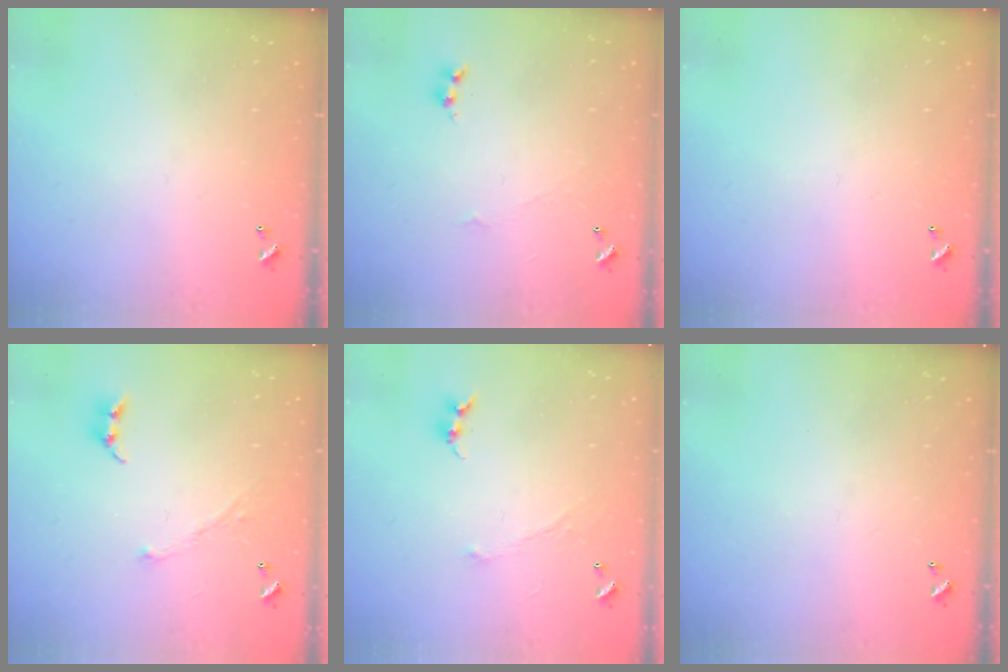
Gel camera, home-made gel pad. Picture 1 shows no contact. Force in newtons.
{"total": 1.6, "press": 1.5, "slide": 0.4}
{"total": 0.0}
{"total": 2.9, "press": 2.9, "slide": 0.4}
{"total": 0.0}
{"total": 0.0}